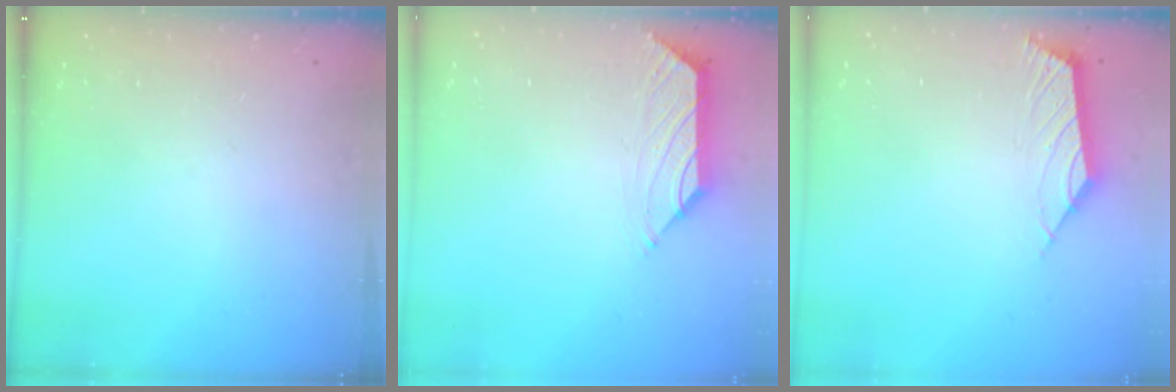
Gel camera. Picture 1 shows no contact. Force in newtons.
{"total": 0.9, "press": 0.7, "slide": 0.5}
{"total": 2.8, "press": 2.8, "slide": 0.7}